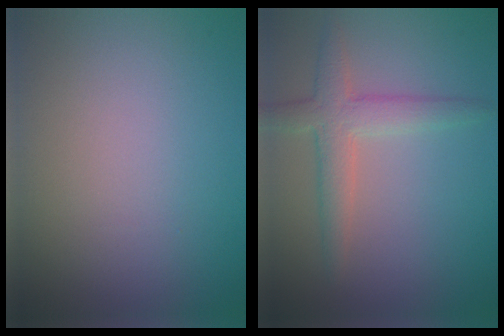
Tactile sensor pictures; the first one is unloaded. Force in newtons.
{"total": 3.4, "press": 3.4, "slide": 0.2}